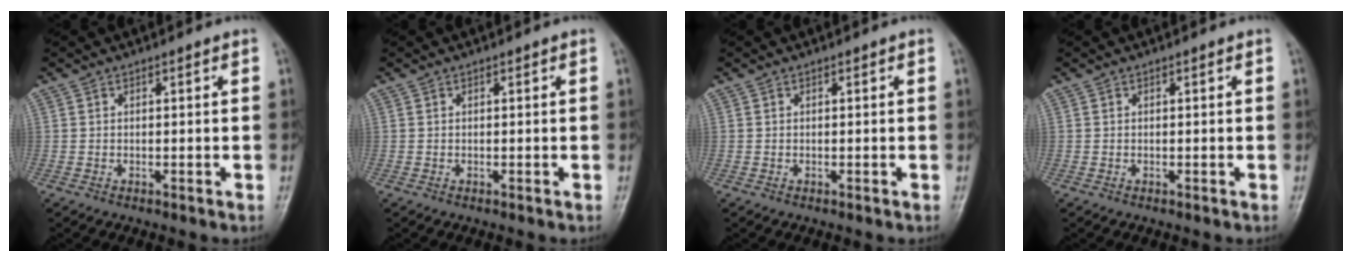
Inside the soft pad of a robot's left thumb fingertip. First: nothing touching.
{"total": 0.0}
{"total": 0.0}
{"total": 0.0}